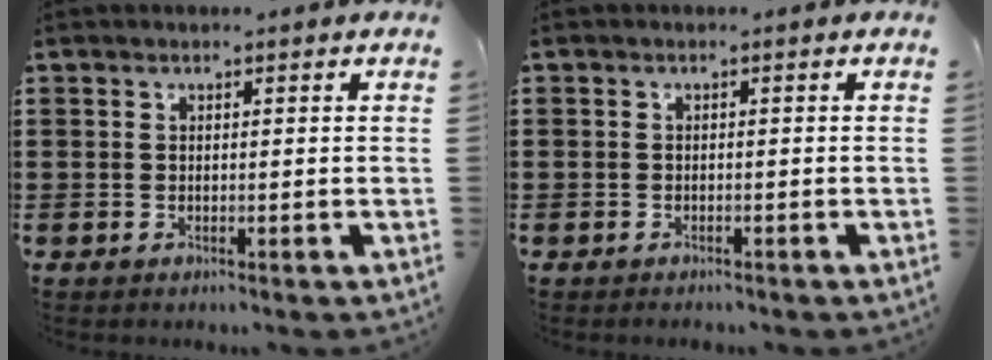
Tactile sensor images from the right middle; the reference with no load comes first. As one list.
[{"total": 0.8, "force": [-0.7, 0.4, 0.0], "torque": [0.000, 0.002, -0.015]}]